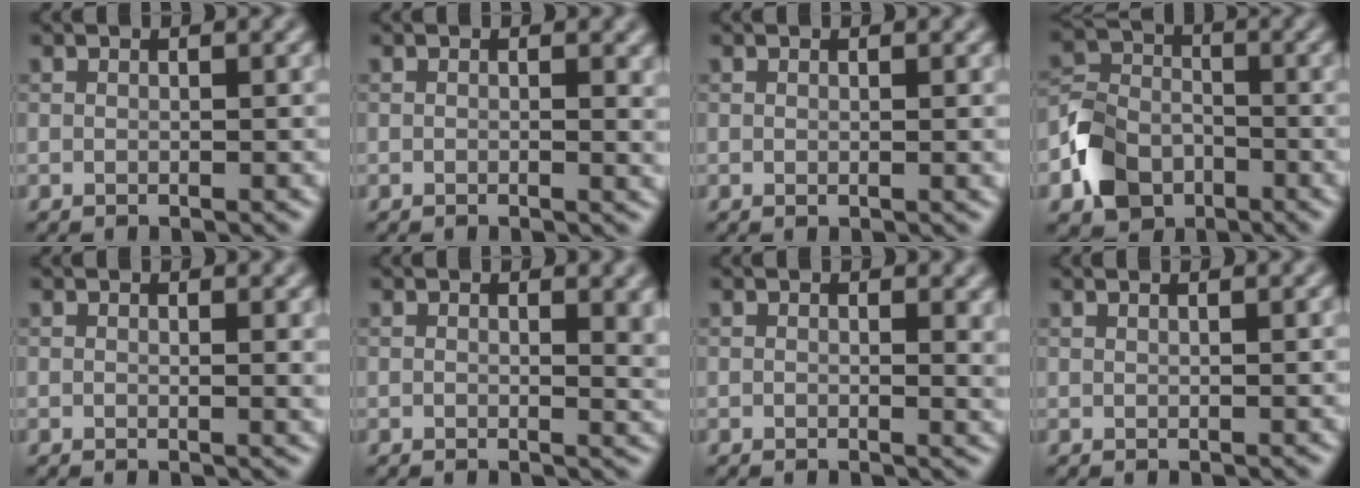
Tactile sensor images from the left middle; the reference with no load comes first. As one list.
[{"total": 1.4, "force": [0.0, 0.5, 1.3], "torque": [-0.015, -0.005, -0.001]}, {"total": 0.5, "force": [0.1, 0.1, 0.5], "torque": [-0.004, -0.001, 0.002]}, {"total": 5.2, "force": [-2.5, 4.1, 2.0], "torque": [-0.039, 0.001, -0.058]}, {"total": 1.1, "force": [0.3, 0.2, 1.0], "torque": [-0.012, -0.004, 0.004]}, {"total": 2.8, "force": [0.6, 1.2, 2.4], "torque": [-0.026, -0.003, 0.008]}, {"total": 2.1, "force": [0.4, 0.9, 1.8], "torque": [-0.020, -0.005, 0.007]}, {"total": 1.2, "force": [0.9, 0.4, 0.7], "torque": [-0.002, -0.005, 0.004]}]